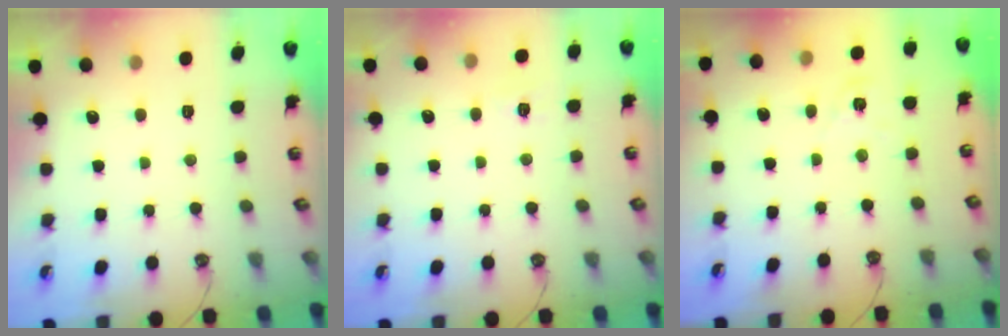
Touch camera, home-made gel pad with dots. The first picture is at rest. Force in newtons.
{"total": 5.8, "press": 5.8, "slide": 0.6}
{"total": 4.9, "press": 4.9, "slide": 0.5}